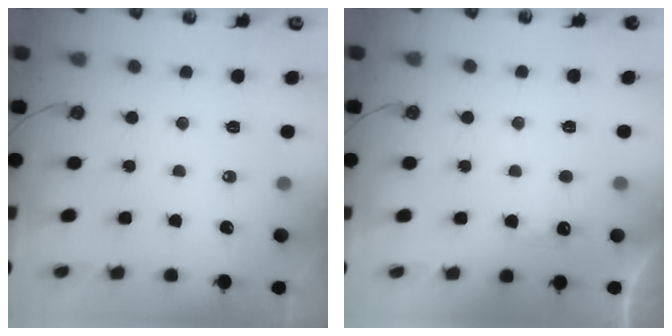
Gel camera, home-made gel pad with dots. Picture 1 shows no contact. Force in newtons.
{"total": 4.6, "press": 4.4, "slide": 1.3}